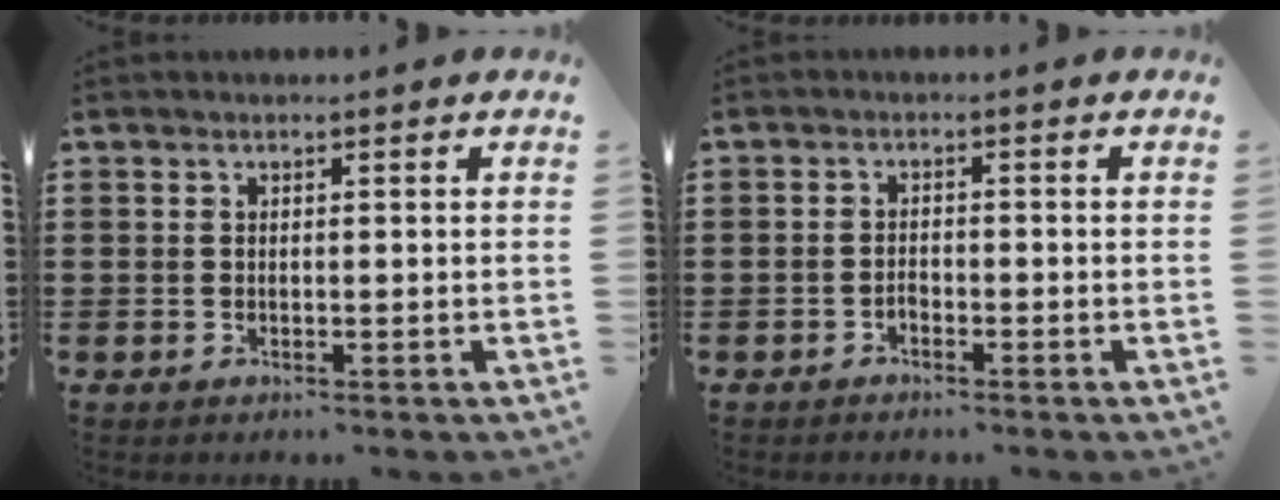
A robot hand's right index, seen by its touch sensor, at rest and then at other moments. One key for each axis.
{"total": 1.1, "fx": -0.9, "fy": 0.4, "fz": 0.4, "tx": -0.012, "ty": -0.003, "tz": -0.017}